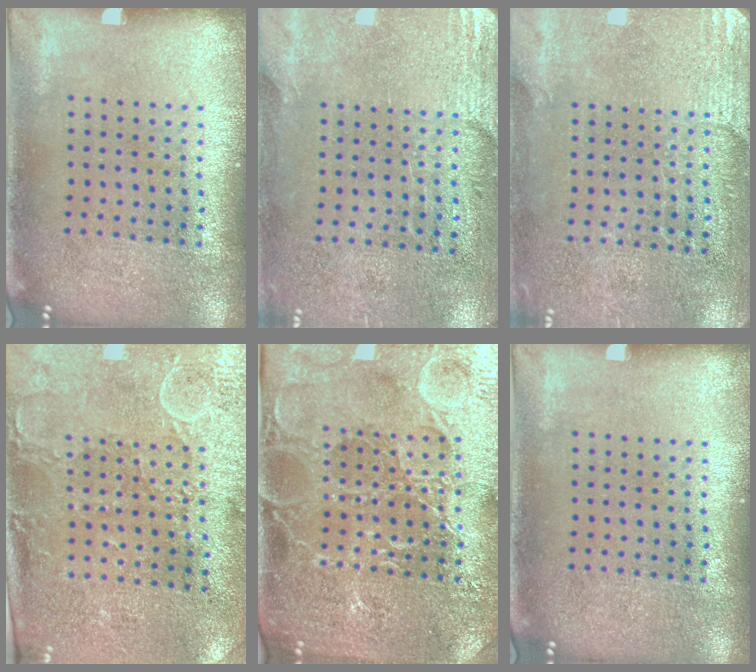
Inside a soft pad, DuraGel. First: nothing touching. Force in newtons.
{"total": 2.8, "press": 2.4, "slide": 1.3}
{"total": 2.7, "press": 2.4, "slide": 1.2}
{"total": 3.0, "press": 2.4, "slide": 1.7}
{"total": 4.8, "press": 4.5, "slide": 1.6}
{"total": 0.0}